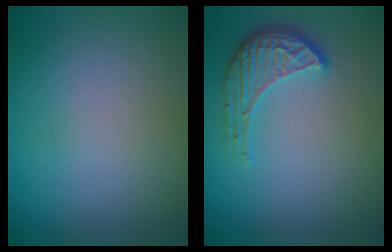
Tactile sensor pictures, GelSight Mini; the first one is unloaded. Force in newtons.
{"total": 3.5, "press": 2.8, "slide": 2.1}